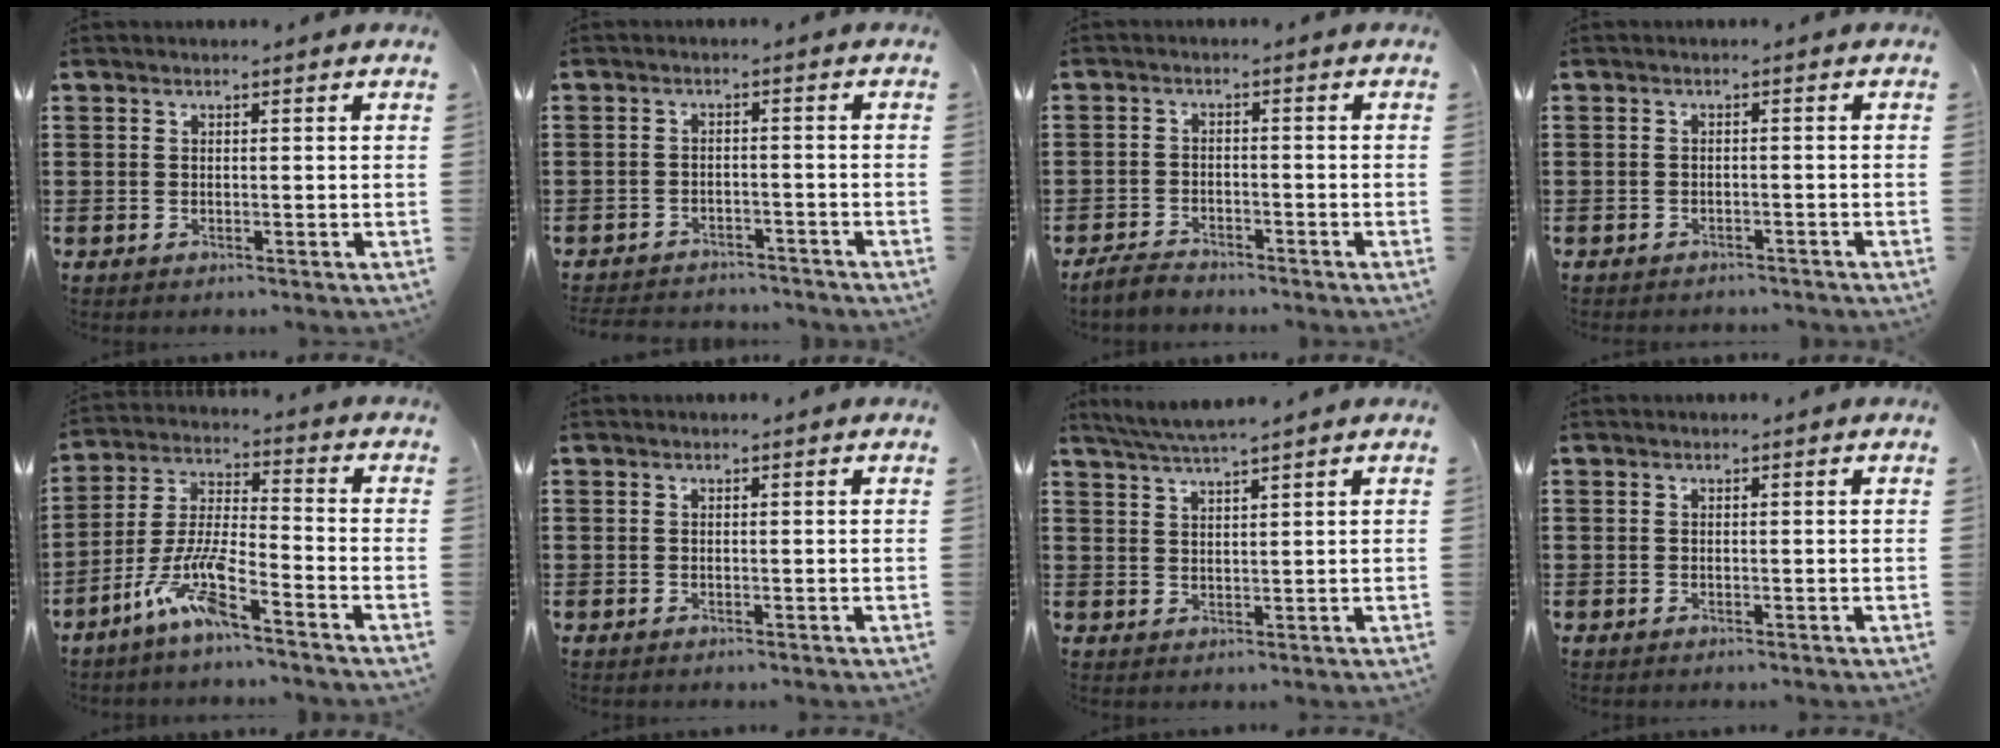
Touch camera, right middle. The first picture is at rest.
{"total": 2.9, "force": [-2.9, 0.5, -0.1], "torque": [-0.004, -0.003, -0.061]}
{"total": 2.9, "force": [-2.8, 0.8, 0.2], "torque": [-0.016, 0.002, -0.061]}
{"total": 1.3, "force": [-1.3, 0.3, -0.1], "torque": [-0.003, 0.000, -0.027]}
{"total": 9.1, "force": [-6.3, 1.1, 6.5], "torque": [-0.154, -0.012, -0.124]}
{"total": 0.0}
{"total": 3.5, "force": [3.2, -0.5, 1.3], "torque": [-0.036, -0.006, 0.059]}
{"total": 0.0}